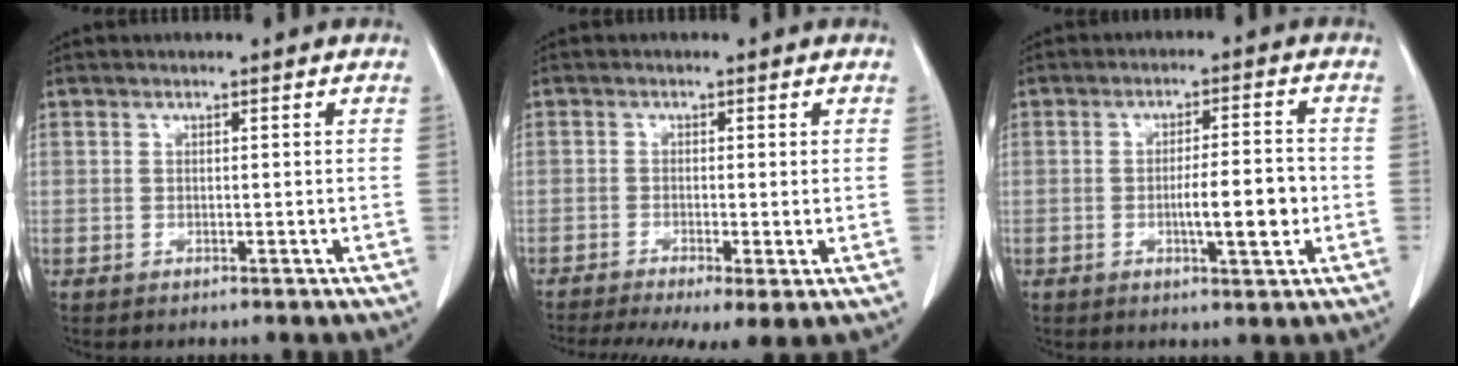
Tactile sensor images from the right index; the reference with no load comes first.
{"total": 9.4, "force": [-5.7, 2.3, 7.1], "torque": [-0.125, -0.014, -0.090]}
{"total": 6.9, "force": [-1.4, 1.0, 6.7], "torque": [-0.106, -0.002, -0.022]}